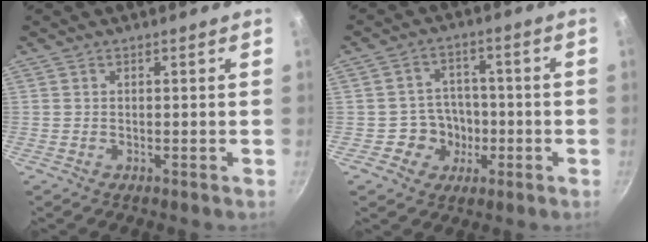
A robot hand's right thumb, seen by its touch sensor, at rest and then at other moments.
{"total": 7.1, "force": [-2.1, 6.5, 1.8], "torque": [0.013, 0.028, -0.037]}